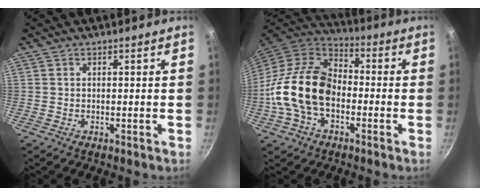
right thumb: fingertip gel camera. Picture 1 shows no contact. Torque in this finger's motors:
{"motor_torque": [1.84, 3.17, 1.43, -1.35, 0.50]}